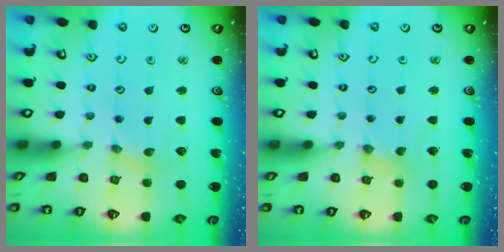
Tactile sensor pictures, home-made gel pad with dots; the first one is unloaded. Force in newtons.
{"total": 0.0}